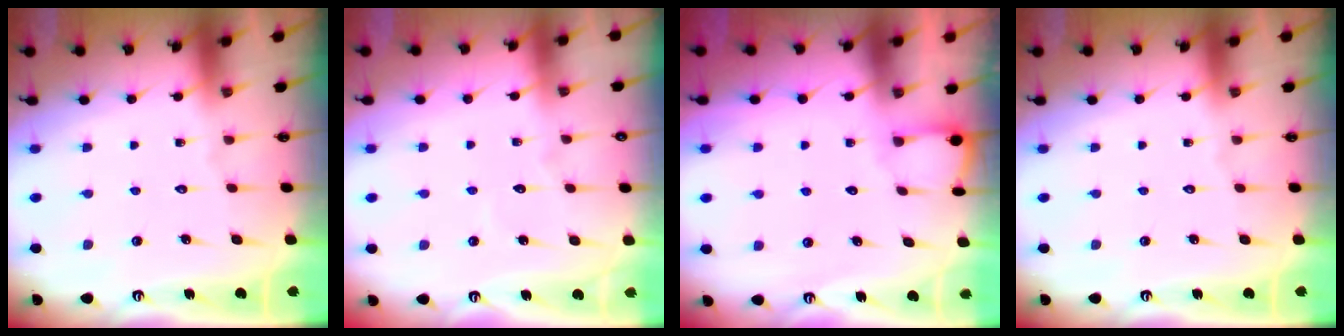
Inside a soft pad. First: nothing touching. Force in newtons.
{"total": 2.5, "press": 2.5, "slide": 0.2}
{"total": 2.0, "press": 2.0, "slide": 0.2}
{"total": 0.0}